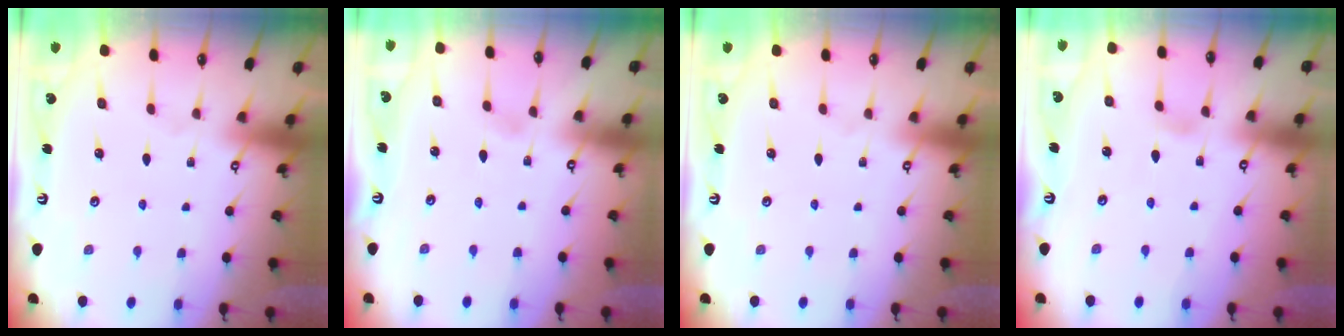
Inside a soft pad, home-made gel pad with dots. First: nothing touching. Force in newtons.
{"total": 1.8, "press": 1.7, "slide": 0.2}
{"total": 0.0}
{"total": 2.8, "press": 2.7, "slide": 0.5}